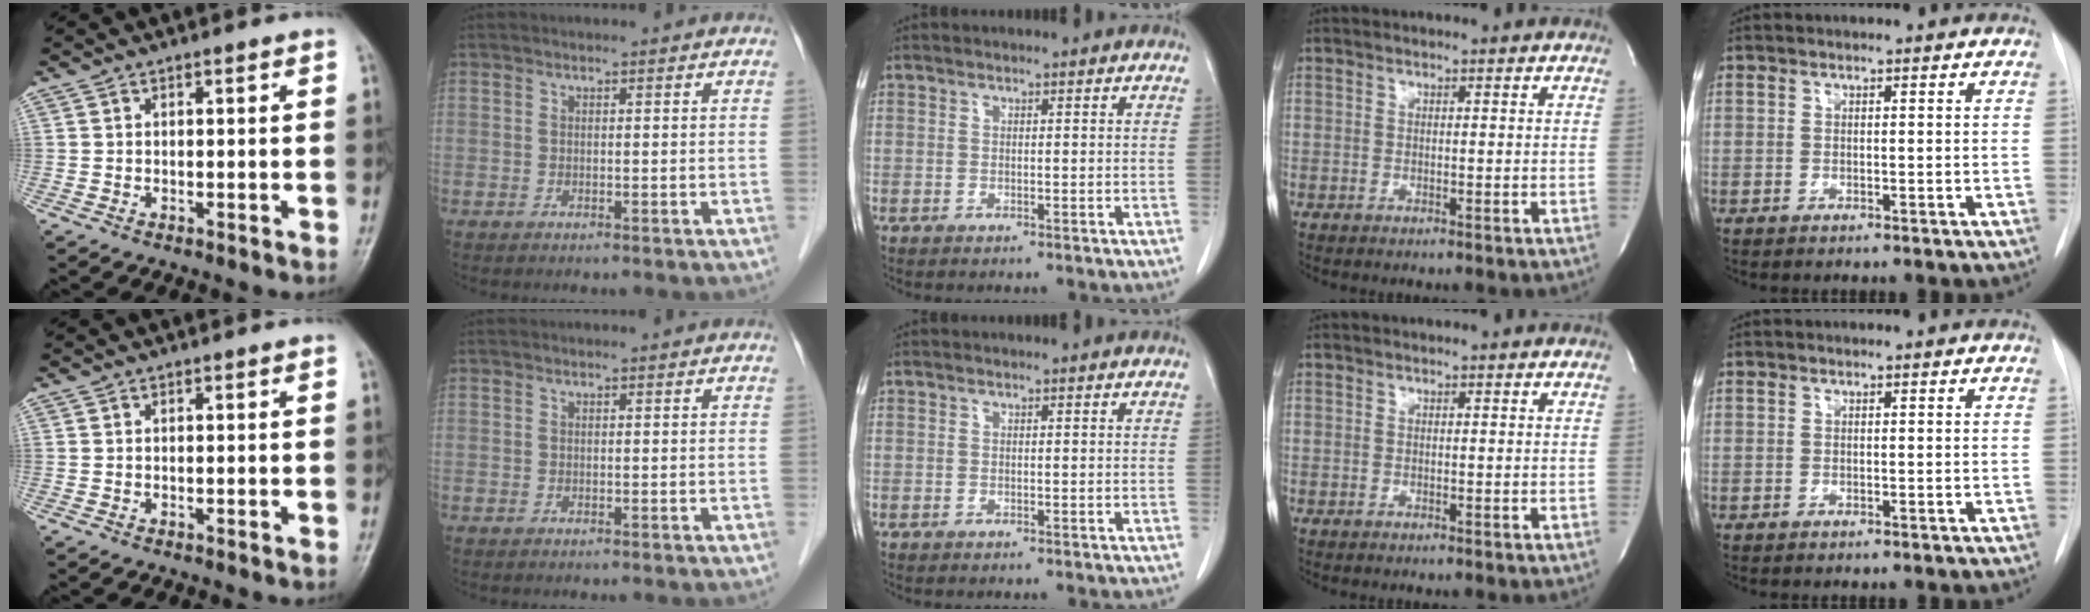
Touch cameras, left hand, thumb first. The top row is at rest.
{}